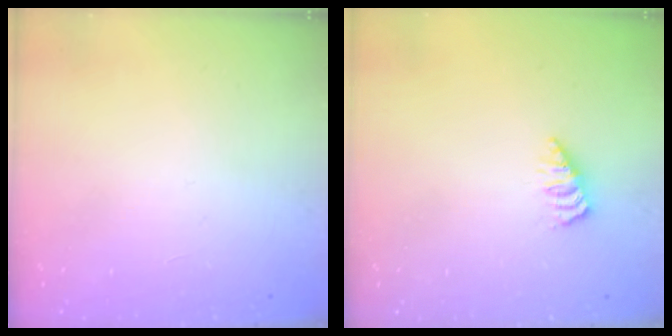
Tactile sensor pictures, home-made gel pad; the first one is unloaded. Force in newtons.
{"total": 1.9, "press": 1.9, "slide": 0.3}